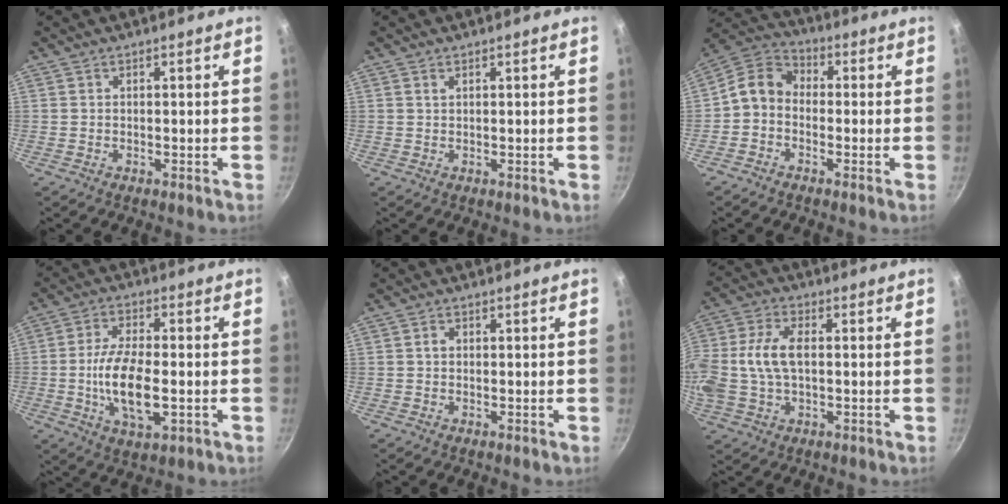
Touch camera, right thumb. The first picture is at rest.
{"total": 0.6, "force": [0.5, 0.2, 0.2], "torque": [-0.006, 0.001, 0.011]}
{"total": 7.9, "force": [-1.2, 6.4, 4.5], "torque": [-0.068, 0.032, -0.042]}
{"total": 12.2, "force": [-1.9, 5.4, 10.8], "torque": [-0.197, 0.002, -0.033]}
{"total": 1.1, "force": [0.1, 0.9, 0.6], "torque": [-0.009, 0.002, 0.000]}
{"total": 13.3, "force": [0.5, 7.9, 10.7], "torque": [-0.253, 0.016, 0.009]}